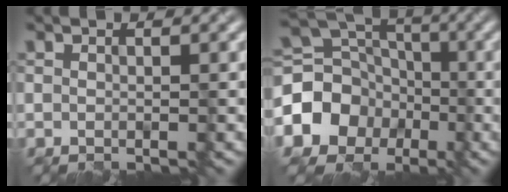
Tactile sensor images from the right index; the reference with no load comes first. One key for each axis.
{"total": 7.8, "fx": -2.4, "fy": 6.7, "fz": 3.3, "tx": -0.060, "ty": 0.003, "tz": -0.066}